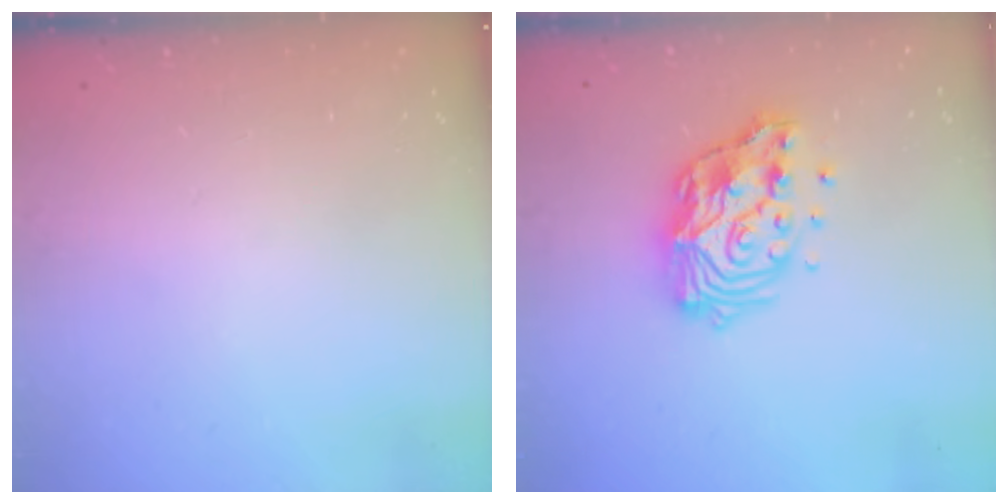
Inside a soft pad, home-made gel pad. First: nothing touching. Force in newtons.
{"total": 14.9, "press": 14.8, "slide": 1.5}